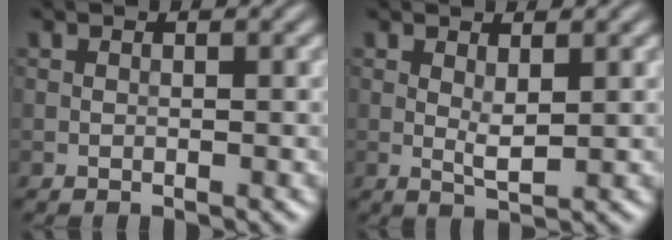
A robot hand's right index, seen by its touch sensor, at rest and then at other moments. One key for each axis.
{"total": 1.7, "fx": 0.6, "fy": 0.5, "fz": 1.5, "tx": -0.032, "ty": -0.004, "tz": 0.013}